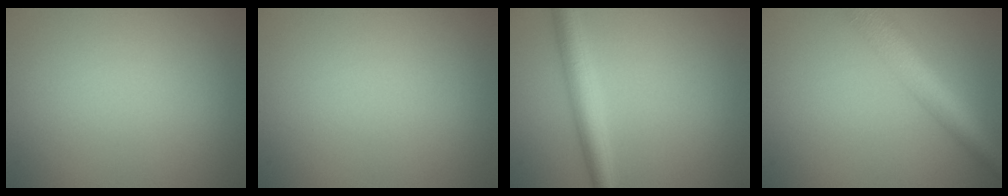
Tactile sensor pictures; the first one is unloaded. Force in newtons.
{"total": 0.0}
{"total": 3.5, "press": 3.5, "slide": 0.1}
{"total": 5.4, "press": 5.4, "slide": 0.3}